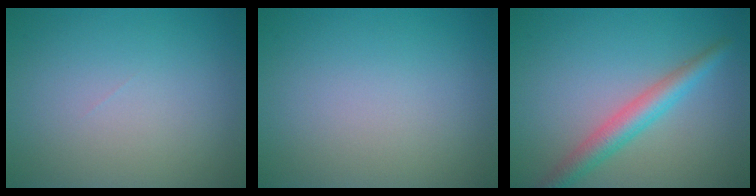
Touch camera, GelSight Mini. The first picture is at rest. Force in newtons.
{"total": 0.0}
{"total": 3.6, "press": 3.6, "slide": 0.0}